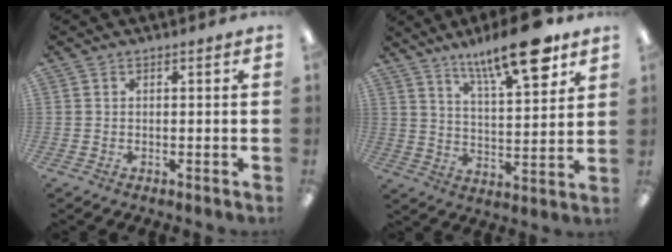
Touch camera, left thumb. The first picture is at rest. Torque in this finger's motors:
{"motor_torque": [0.14, 0.18, 1.44, -1.33, 0.30]}